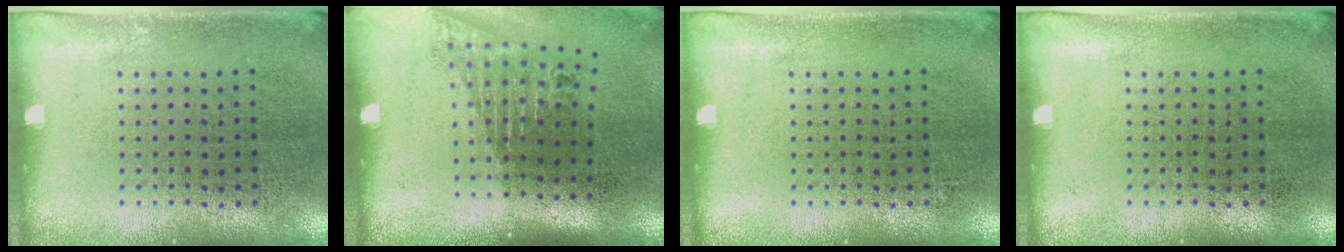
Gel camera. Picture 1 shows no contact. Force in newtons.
{"total": 1.6, "press": 1.2, "slide": 1.1}
{"total": 0.0}
{"total": 0.0}